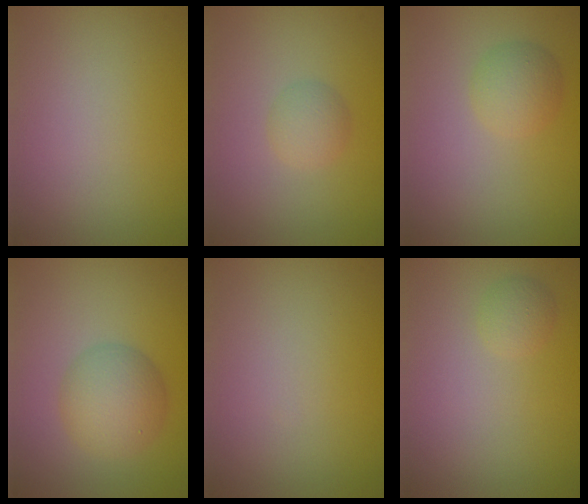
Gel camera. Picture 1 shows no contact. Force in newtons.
{"total": 1.7, "press": 1.7, "slide": 0.0}
{"total": 2.4, "press": 2.4, "slide": 0.1}
{"total": 4.4, "press": 4.4, "slide": 0.1}
{"total": 0.0}
{"total": 1.2, "press": 1.2, "slide": 0.1}